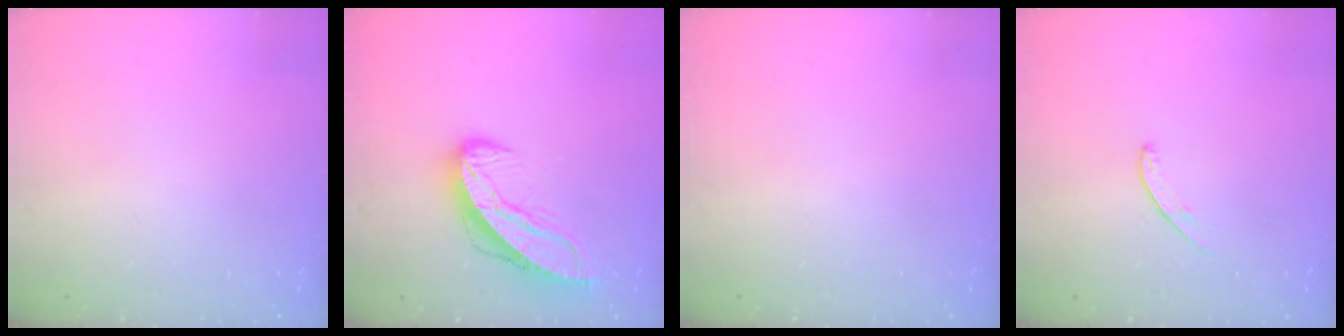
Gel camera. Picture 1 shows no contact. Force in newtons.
{"total": 9.9, "press": 9.9, "slide": 0.7}
{"total": 0.0}
{"total": 5.0, "press": 4.9, "slide": 0.4}